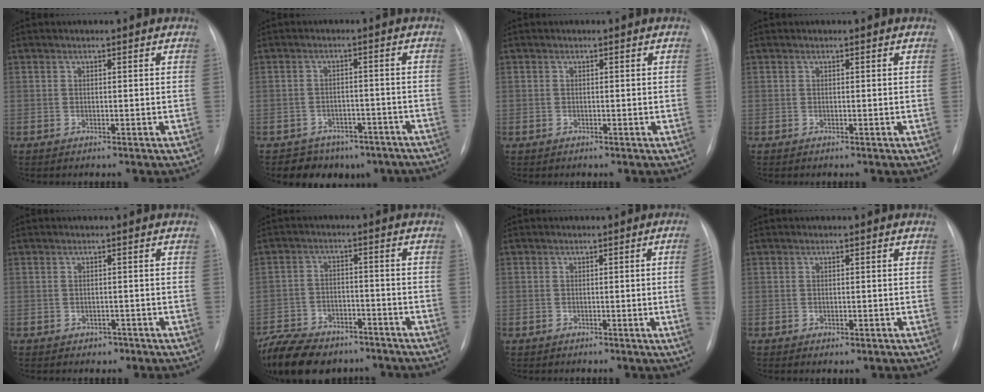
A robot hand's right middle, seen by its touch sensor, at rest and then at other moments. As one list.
[{"total": 8.4, "force": [-6.2, 5.3, 1.5], "torque": [-0.008, 0.023, -0.073]}, {"total": 0.0}, {"total": 0.0}, {"total": 1.5, "force": [-0.9, 1.1, 0.3], "torque": [-0.005, 0.004, -0.010]}, {"total": 17.0, "force": [-12.9, 8.2, 7.5], "torque": [-0.187, -0.008, -0.198]}, {"total": 3.7, "force": [-0.5, -0.9, 3.6], "torque": [-0.043, -0.004, -0.007]}, {"total": 1.1, "force": [-0.5, 0.6, 0.8], "torque": [-0.011, -0.001, -0.003]}]